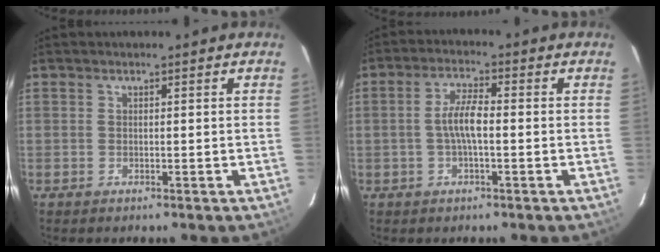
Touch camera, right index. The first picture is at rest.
{"total": 5.1, "force": [-0.7, 1.2, 4.9], "torque": [-0.097, 0.008, -0.013]}